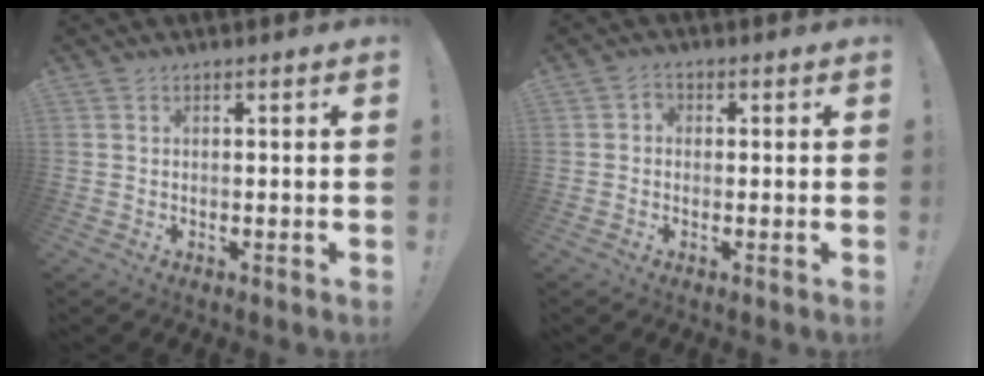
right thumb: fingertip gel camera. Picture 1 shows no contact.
{"total": 1.9, "force": [-0.7, 1.5, 1.0], "torque": [-0.017, 0.007, -0.014]}